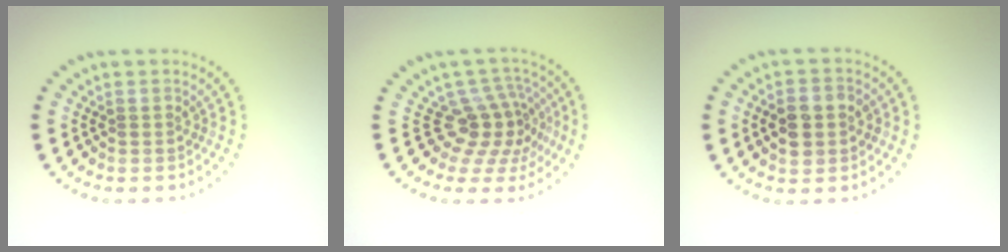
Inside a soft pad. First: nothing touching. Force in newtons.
{"total": 3.9, "press": 2.7, "slide": 2.8}
{"total": 3.3, "press": 3.3, "slide": 0.4}